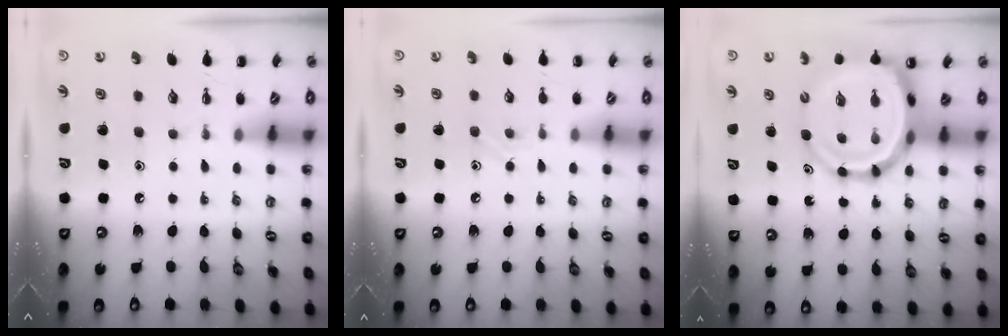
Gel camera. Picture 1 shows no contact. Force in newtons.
{"total": 6.4, "press": 6.3, "slide": 1.2}
{"total": 14.2, "press": 13.6, "slide": 4.1}